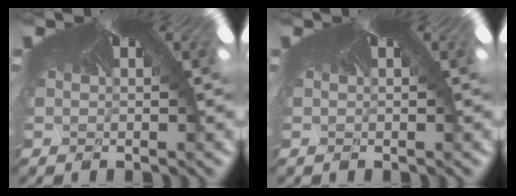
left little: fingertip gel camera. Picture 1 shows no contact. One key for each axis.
{"total": 0.0}